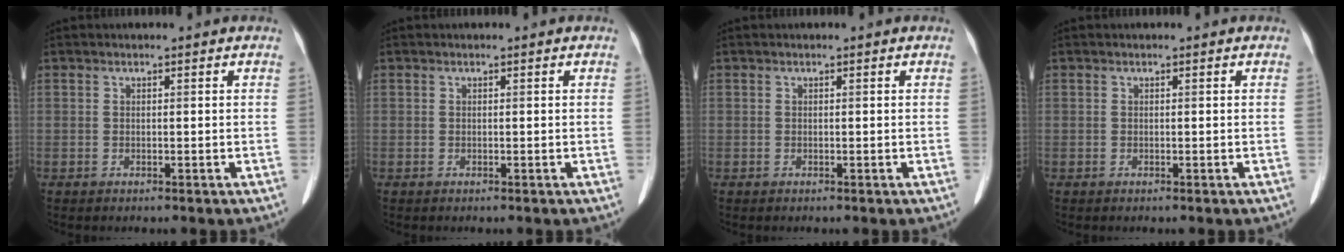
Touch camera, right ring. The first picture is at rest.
{"total": 0.0}
{"total": 0.0}
{"total": 0.0}